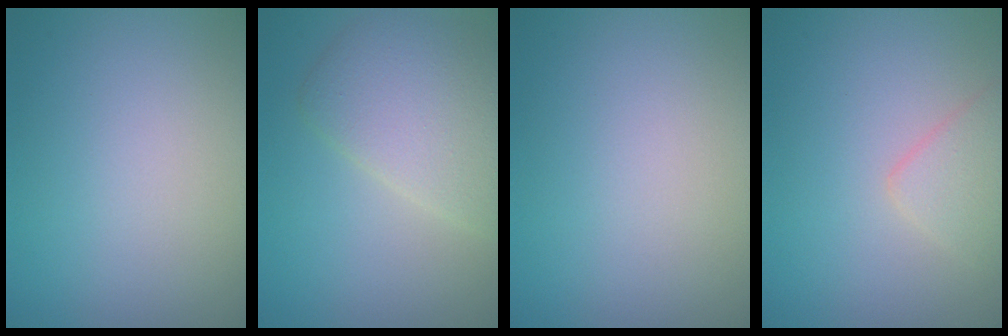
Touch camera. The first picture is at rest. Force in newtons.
{"total": 4.9, "press": 4.9, "slide": 0.3}
{"total": 0.0}
{"total": 2.1, "press": 2.1, "slide": 0.1}